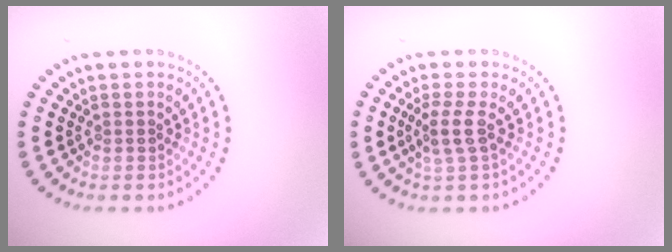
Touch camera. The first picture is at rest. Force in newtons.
{"total": 2.1, "press": 1.6, "slide": 1.3}